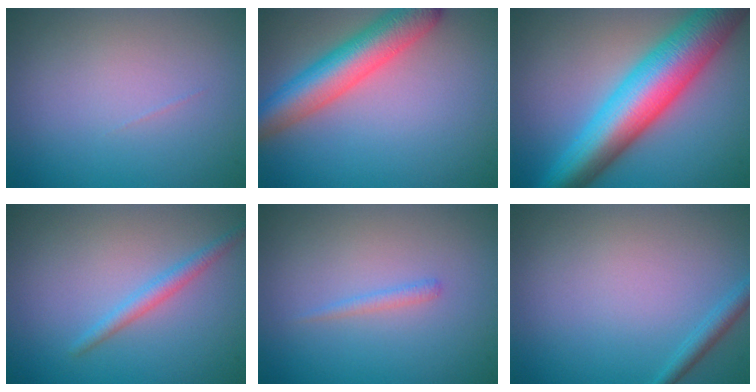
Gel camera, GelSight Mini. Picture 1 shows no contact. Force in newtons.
{"total": 6.8, "press": 6.8, "slide": 0.4}
{"total": 10.8, "press": 10.8, "slide": 0.0}
{"total": 1.7, "press": 1.7, "slide": 0.1}
{"total": 0.8, "press": 0.8, "slide": 0.1}
{"total": 1.4, "press": 1.4, "slide": 0.1}